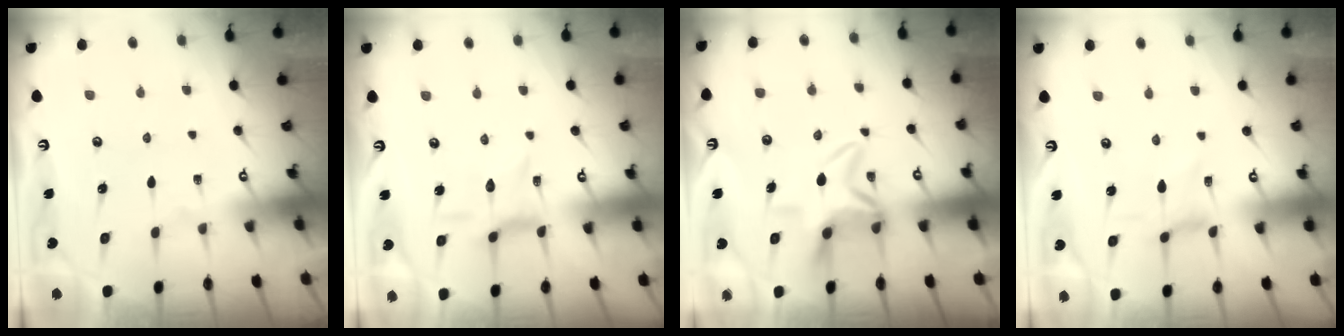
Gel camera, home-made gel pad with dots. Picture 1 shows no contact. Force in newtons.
{"total": 1.9, "press": 1.9, "slide": 0.2}
{"total": 6.6, "press": 6.4, "slide": 1.3}
{"total": 0.0}